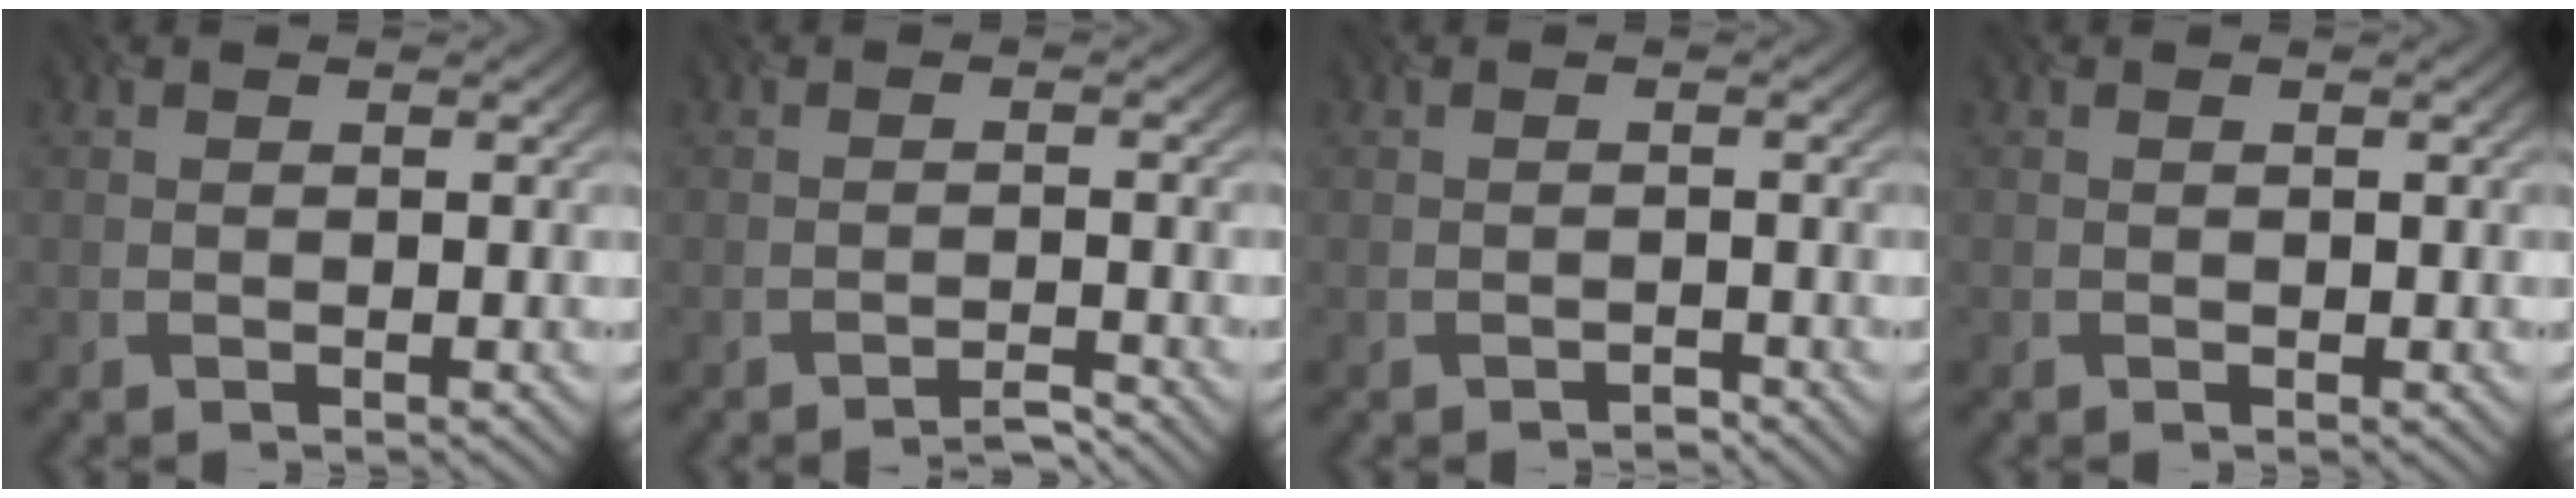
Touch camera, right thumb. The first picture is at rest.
{"total": 2.4, "force": [-2.4, -0.1, 0.2], "torque": [0.004, 0.009, -0.048]}
{"total": 1.5, "force": [-1.3, -0.1, -0.7], "torque": [0.010, 0.001, -0.024]}
{"total": 0.0}